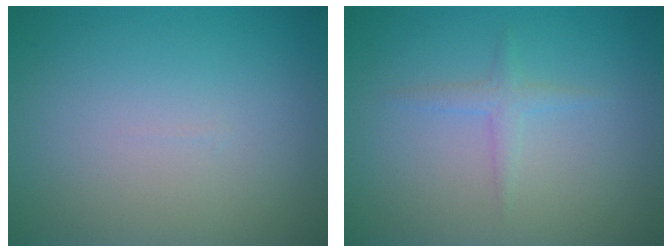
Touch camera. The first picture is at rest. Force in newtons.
{"total": 1.2, "press": 1.2, "slide": 0.0}